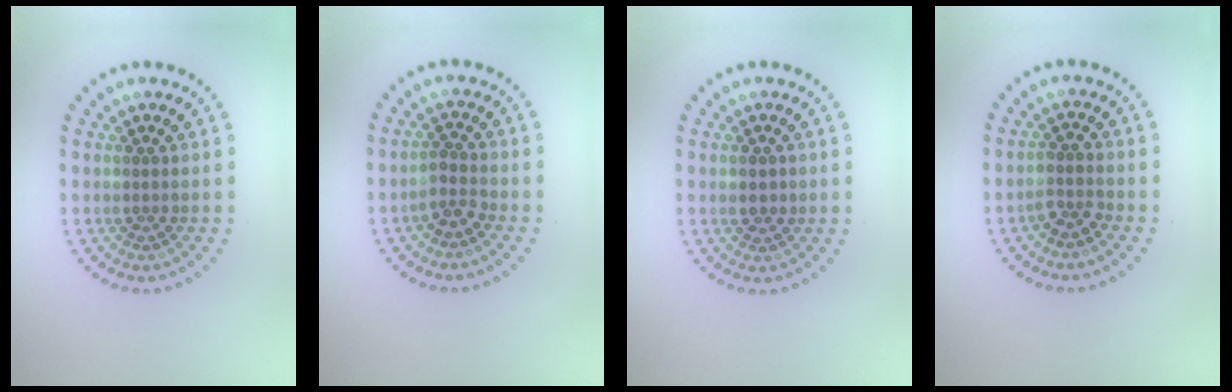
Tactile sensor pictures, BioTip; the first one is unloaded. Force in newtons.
{"total": 1.7, "press": 1.3, "slide": 1.0}
{"total": 1.1, "press": 1.1, "slide": 0.1}
{"total": 1.4, "press": 1.2, "slide": 0.6}